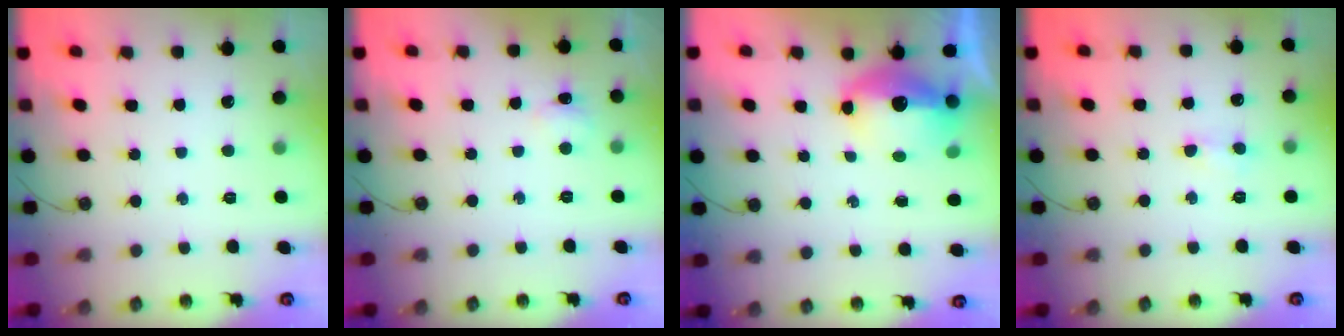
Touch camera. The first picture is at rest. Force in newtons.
{"total": 6.0, "press": 5.9, "slide": 1.0}
{"total": 11.4, "press": 11.3, "slide": 1.2}
{"total": 4.9, "press": 4.8, "slide": 0.9}